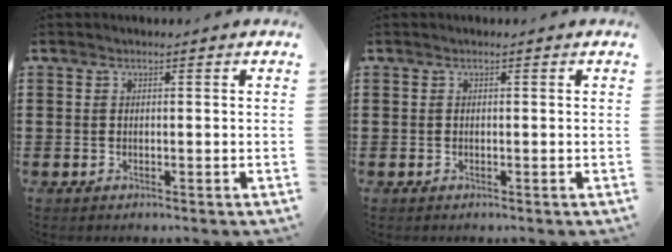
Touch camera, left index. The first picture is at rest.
{"total": 0.0}